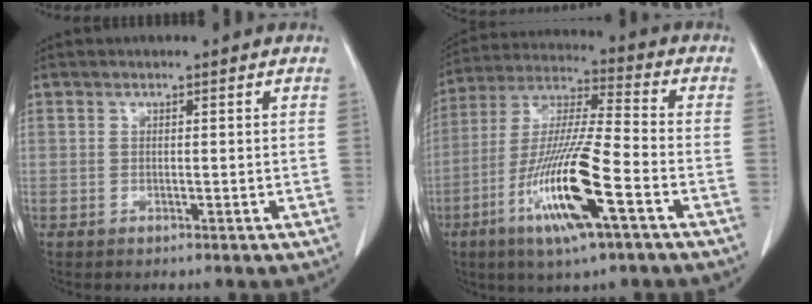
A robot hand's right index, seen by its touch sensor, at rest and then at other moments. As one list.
[{"total": 16.1, "force": [-6.5, 1.0, 14.6], "torque": [-0.296, -0.019, -0.122]}]